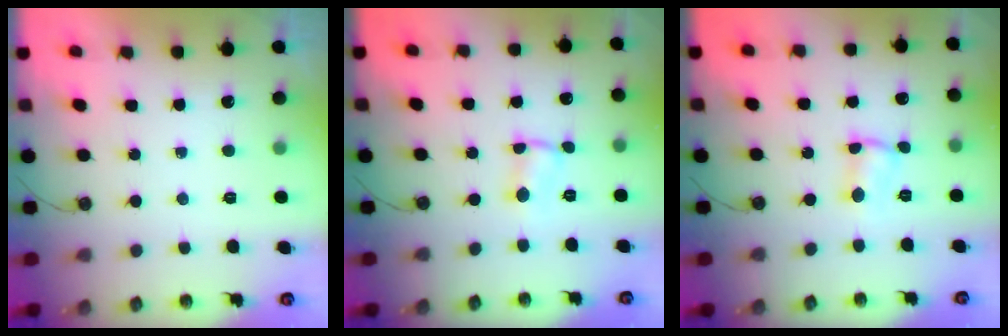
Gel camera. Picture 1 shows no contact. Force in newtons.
{"total": 1.4, "press": 1.3, "slide": 0.4}
{"total": 2.5, "press": 2.5, "slide": 0.5}